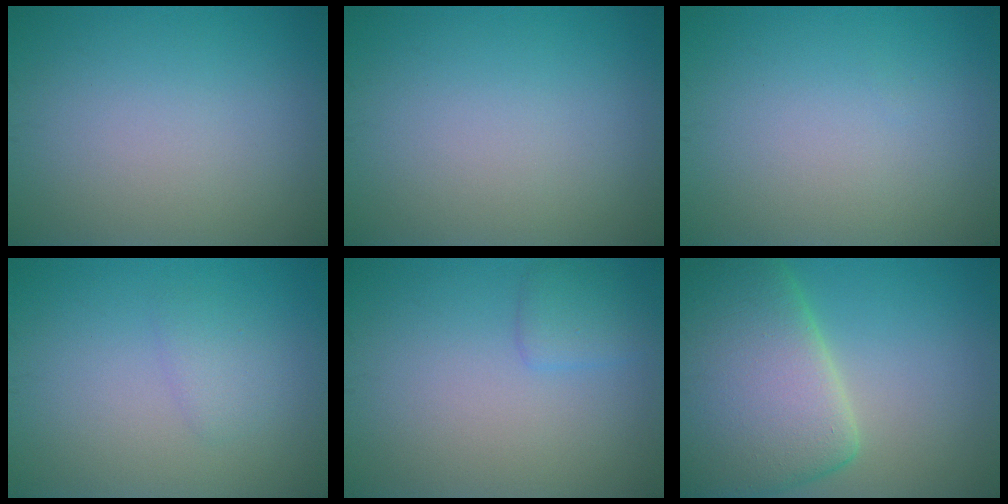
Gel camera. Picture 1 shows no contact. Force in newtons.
{"total": 0.0}
{"total": 0.0}
{"total": 1.3, "press": 1.3, "slide": 0.1}
{"total": 1.6, "press": 1.6, "slide": 0.0}
{"total": 11.8, "press": 11.7, "slide": 1.1}